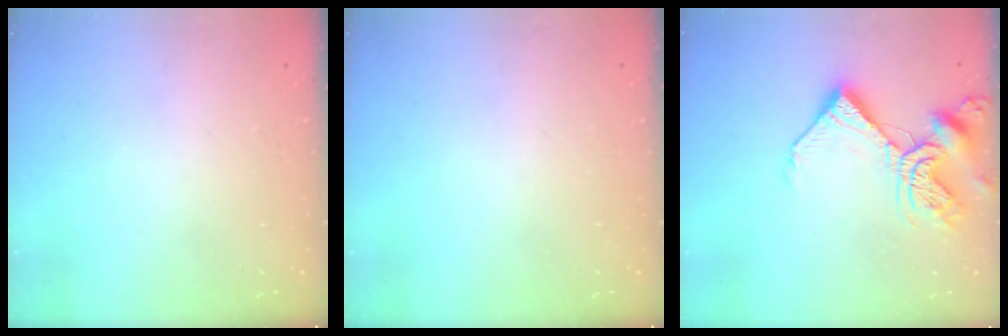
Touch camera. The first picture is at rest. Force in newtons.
{"total": 0.0}
{"total": 11.3, "press": 11.2, "slide": 1.5}